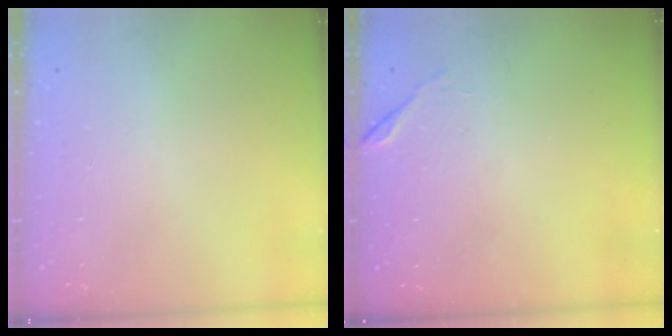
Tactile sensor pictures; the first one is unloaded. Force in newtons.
{"total": 5.1, "press": 5.1, "slide": 0.2}